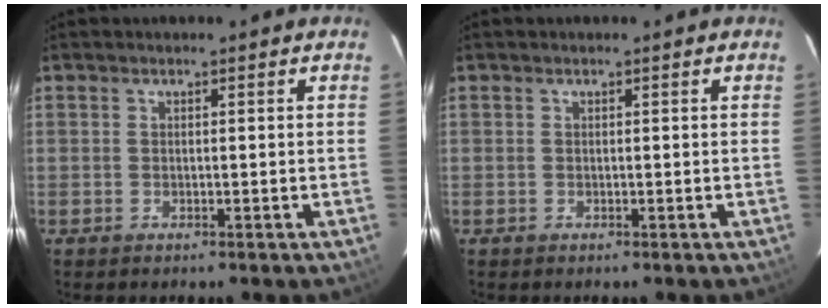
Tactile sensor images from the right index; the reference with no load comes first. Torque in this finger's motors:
{"motor_torque": [0.00, 0.00, 0.00, -0.01]}